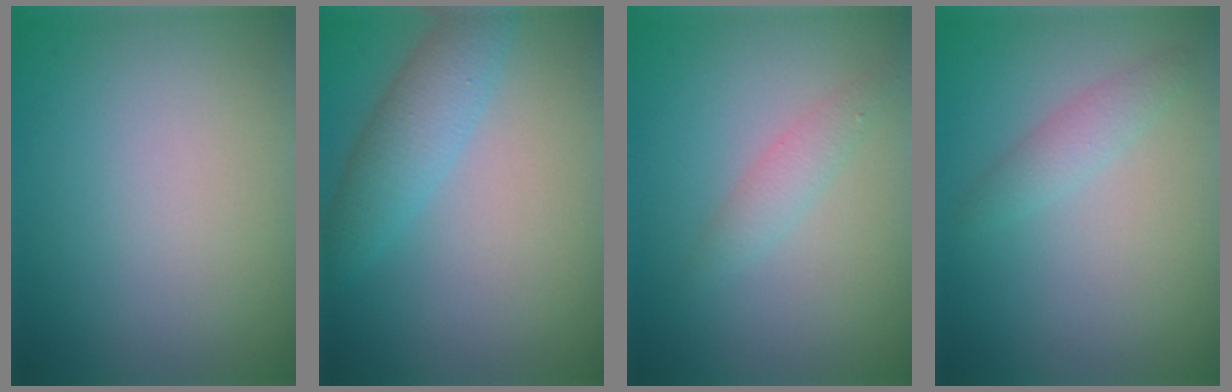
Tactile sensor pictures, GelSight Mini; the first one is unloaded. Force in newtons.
{"total": 3.5, "press": 3.5, "slide": 0.2}
{"total": 1.6, "press": 1.6, "slide": 0.1}
{"total": 1.7, "press": 1.7, "slide": 0.0}